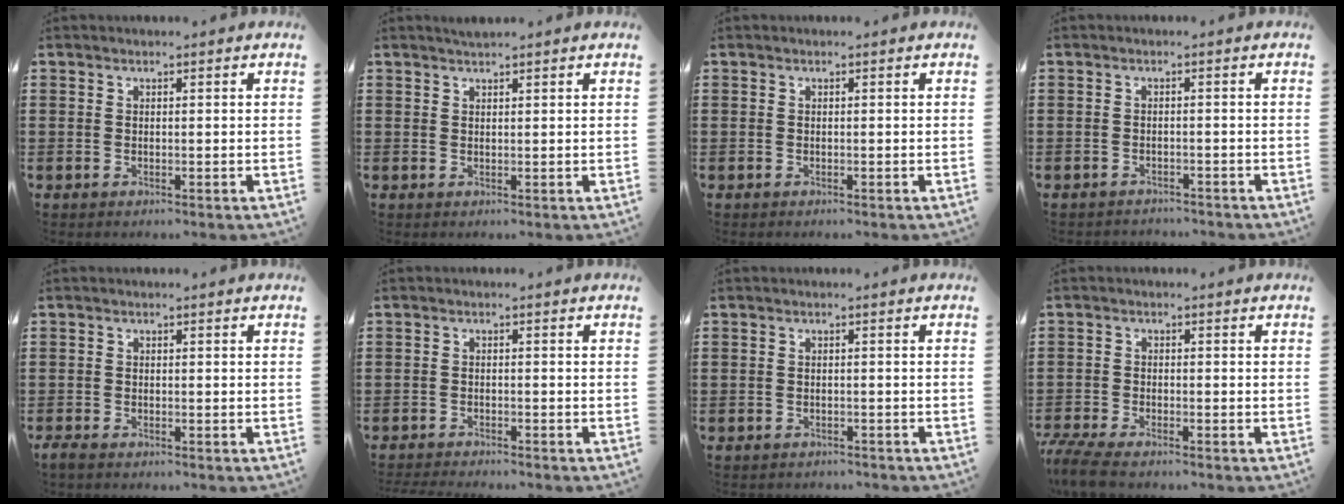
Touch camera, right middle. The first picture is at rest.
{"total": 1.0, "force": [0.9, 0.1, 0.2], "torque": [-0.005, 0.001, 0.017]}
{"total": 0.0}
{"total": 1.3, "force": [-1.3, 0.2, 0.0], "torque": [-0.004, 0.001, -0.028]}
{"total": 1.0, "force": [-0.8, 0.3, 0.5], "torque": [-0.019, -0.005, -0.017]}
{"total": 1.7, "force": [-1.7, 0.0, 0.1], "torque": [-0.005, 0.000, -0.036]}
{"total": 0.9, "force": [-0.8, 0.1, -0.1], "torque": [-0.001, 0.001, -0.019]}
{"total": 3.8, "force": [-3.4, 0.2, 1.6], "torque": [-0.053, -0.014, -0.074]}